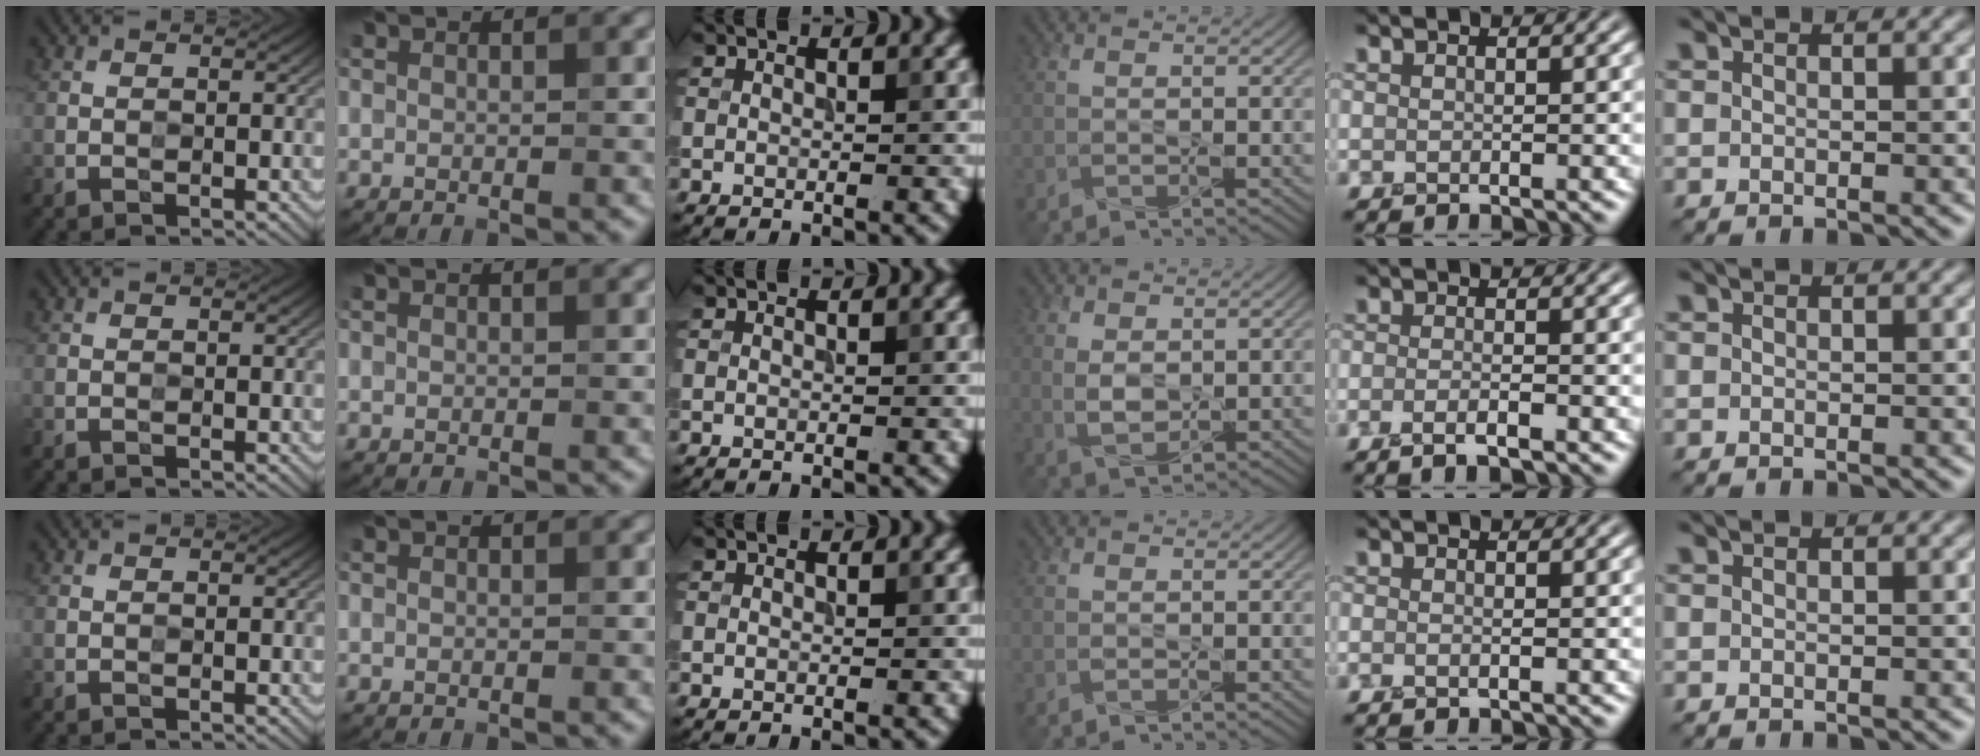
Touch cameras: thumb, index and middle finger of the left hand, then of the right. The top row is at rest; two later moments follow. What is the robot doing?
{"motion": "squeeze", "object": "foam earplug"}